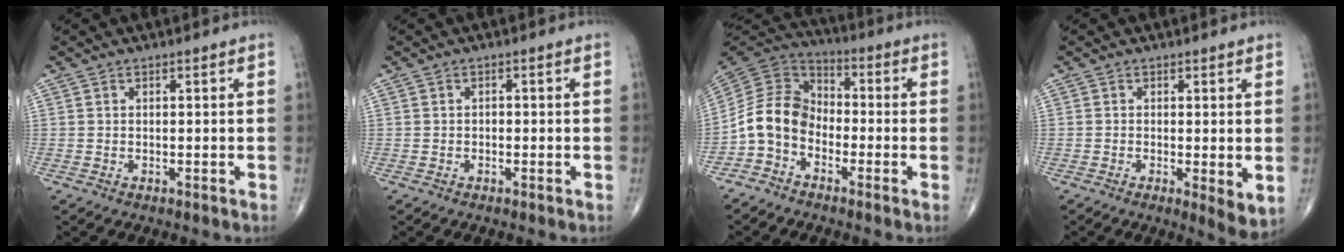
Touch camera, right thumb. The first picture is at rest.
{"total": 0.8, "force": [-0.3, 0.6, 0.5], "torque": [-0.001, 0.003, -0.008]}
{"total": 10.1, "force": [-3.7, 7.6, 5.5], "torque": [-0.093, 0.056, -0.091]}
{"total": 4.5, "force": [-0.3, 1.3, 4.3], "torque": [-0.066, -0.016, -0.009]}